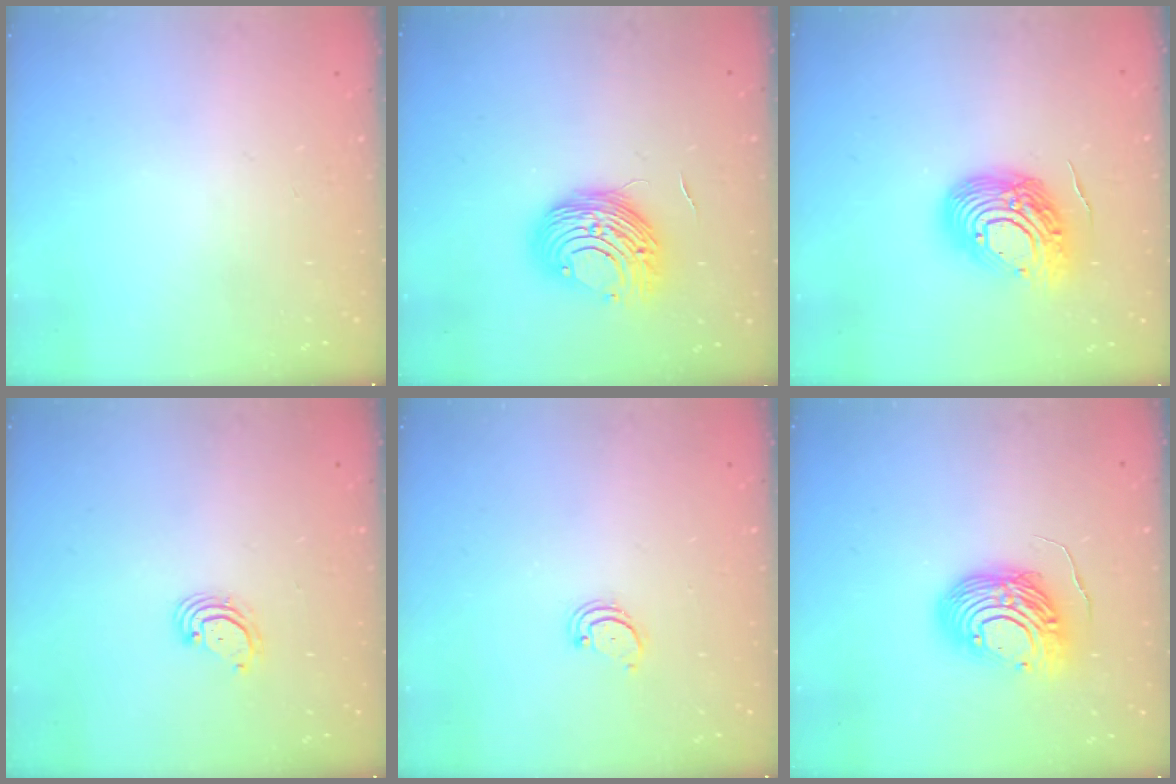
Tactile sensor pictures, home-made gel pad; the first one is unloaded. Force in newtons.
{"total": 11.4, "press": 11.3, "slide": 0.5}
{"total": 15.0, "press": 14.9, "slide": 1.5}
{"total": 3.0, "press": 3.0, "slide": 0.2}
{"total": 2.6, "press": 2.5, "slide": 0.5}
{"total": 12.6, "press": 12.5, "slide": 1.1}